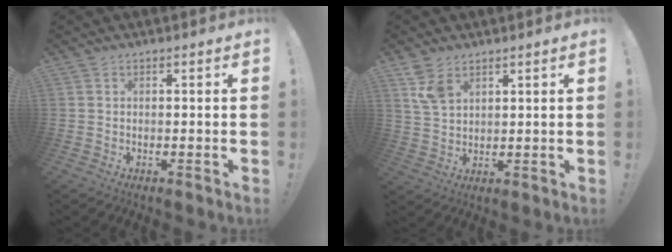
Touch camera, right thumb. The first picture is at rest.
{"total": 6.2, "force": [3.8, 3.4, 3.5], "torque": [-0.066, -0.014, 0.074]}